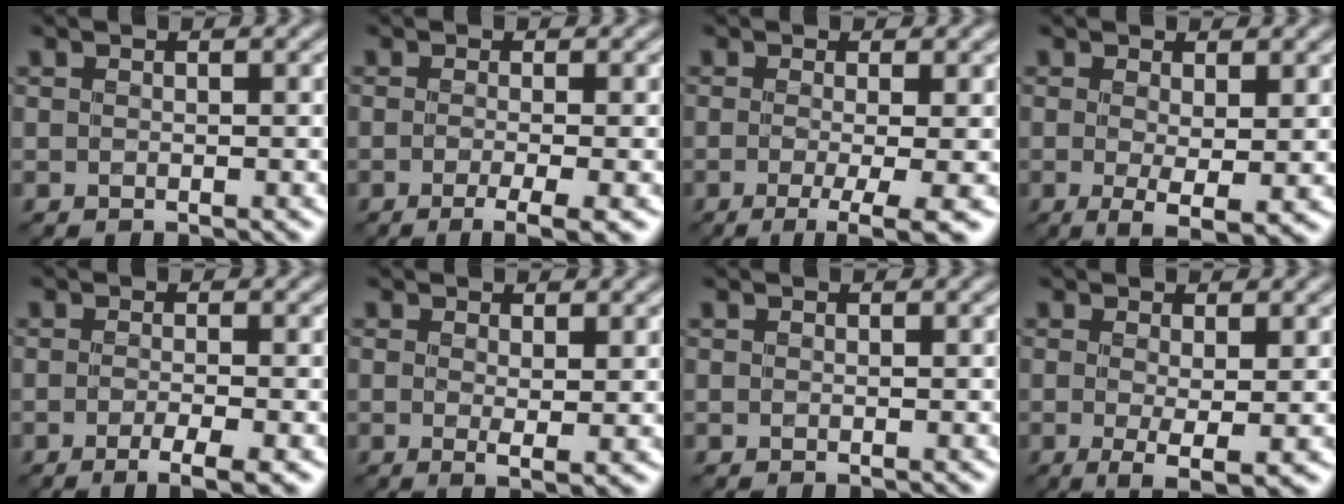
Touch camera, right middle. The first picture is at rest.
{"total": 3.1, "force": [-1.3, 0.6, 2.8], "torque": [-0.045, -0.003, -0.028]}
{"total": 4.9, "force": [-1.7, 1.2, 4.4], "torque": [-0.063, -0.008, -0.025]}
{"total": 3.3, "force": [-0.1, 1.0, 3.2], "torque": [-0.061, -0.010, -0.001]}
{"total": 3.1, "force": [-1.4, 0.7, 2.7], "torque": [-0.046, -0.001, -0.027]}
{"total": 1.9, "force": [0.4, 0.4, 1.8], "torque": [-0.033, -0.005, 0.008]}
{"total": 0.0}
{"total": 3.1, "force": [-0.2, 0.7, 3.0], "torque": [-0.060, -0.009, -0.003]}